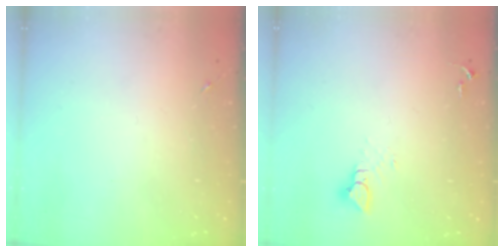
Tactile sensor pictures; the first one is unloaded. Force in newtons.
{"total": 3.5, "press": 3.5, "slide": 0.2}